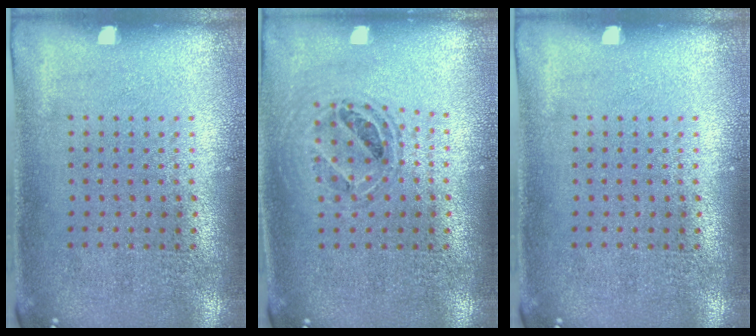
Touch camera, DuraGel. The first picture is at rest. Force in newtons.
{"total": 0.8, "press": 0.8, "slide": 0.2}
{"total": 0.0}